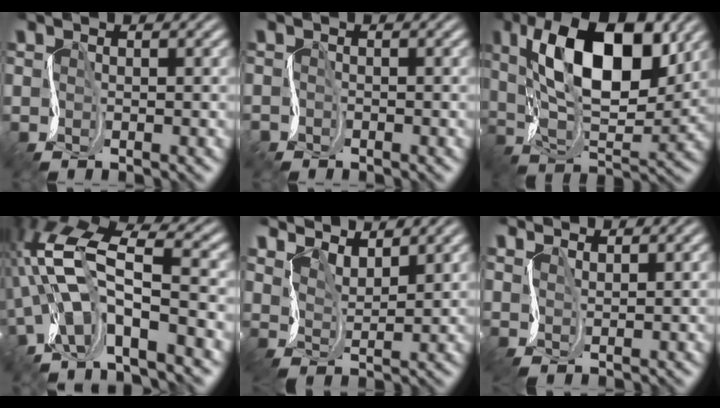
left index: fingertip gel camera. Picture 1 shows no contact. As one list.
[{"total": 1.0, "force": [-0.7, 0.7, 0.0], "torque": [0.009, -0.003, -0.012]}, {"total": 12.5, "force": [5.0, 5.4, 10.0], "torque": [-0.157, 0.010, 0.083]}, {"total": 9.8, "force": [-2.2, 3.8, 8.7], "torque": [-0.176, 0.009, -0.051]}, {"total": 3.6, "force": [3.6, 0.6, 0.5], "torque": [-0.023, 0.001, 0.064]}, {"total": 2.0, "force": [2.0, 0.1, -0.3], "torque": [0.000, 0.004, 0.045]}]